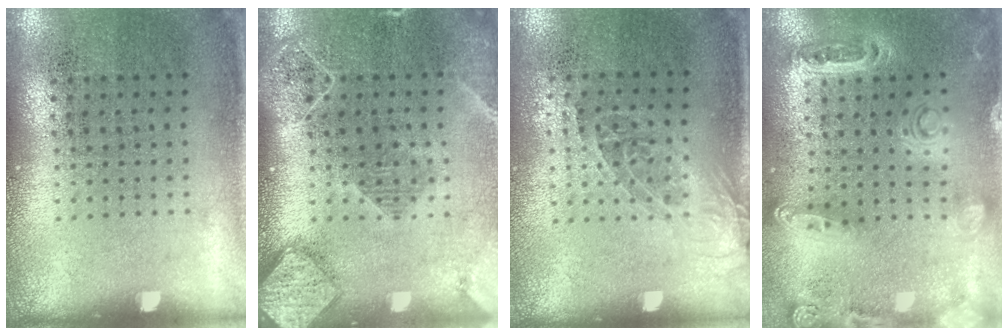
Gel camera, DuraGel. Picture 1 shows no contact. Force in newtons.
{"total": 2.3, "press": 2.0, "slide": 1.1}
{"total": 1.3, "press": 1.0, "slide": 0.8}
{"total": 1.3, "press": 1.3, "slide": 0.3}